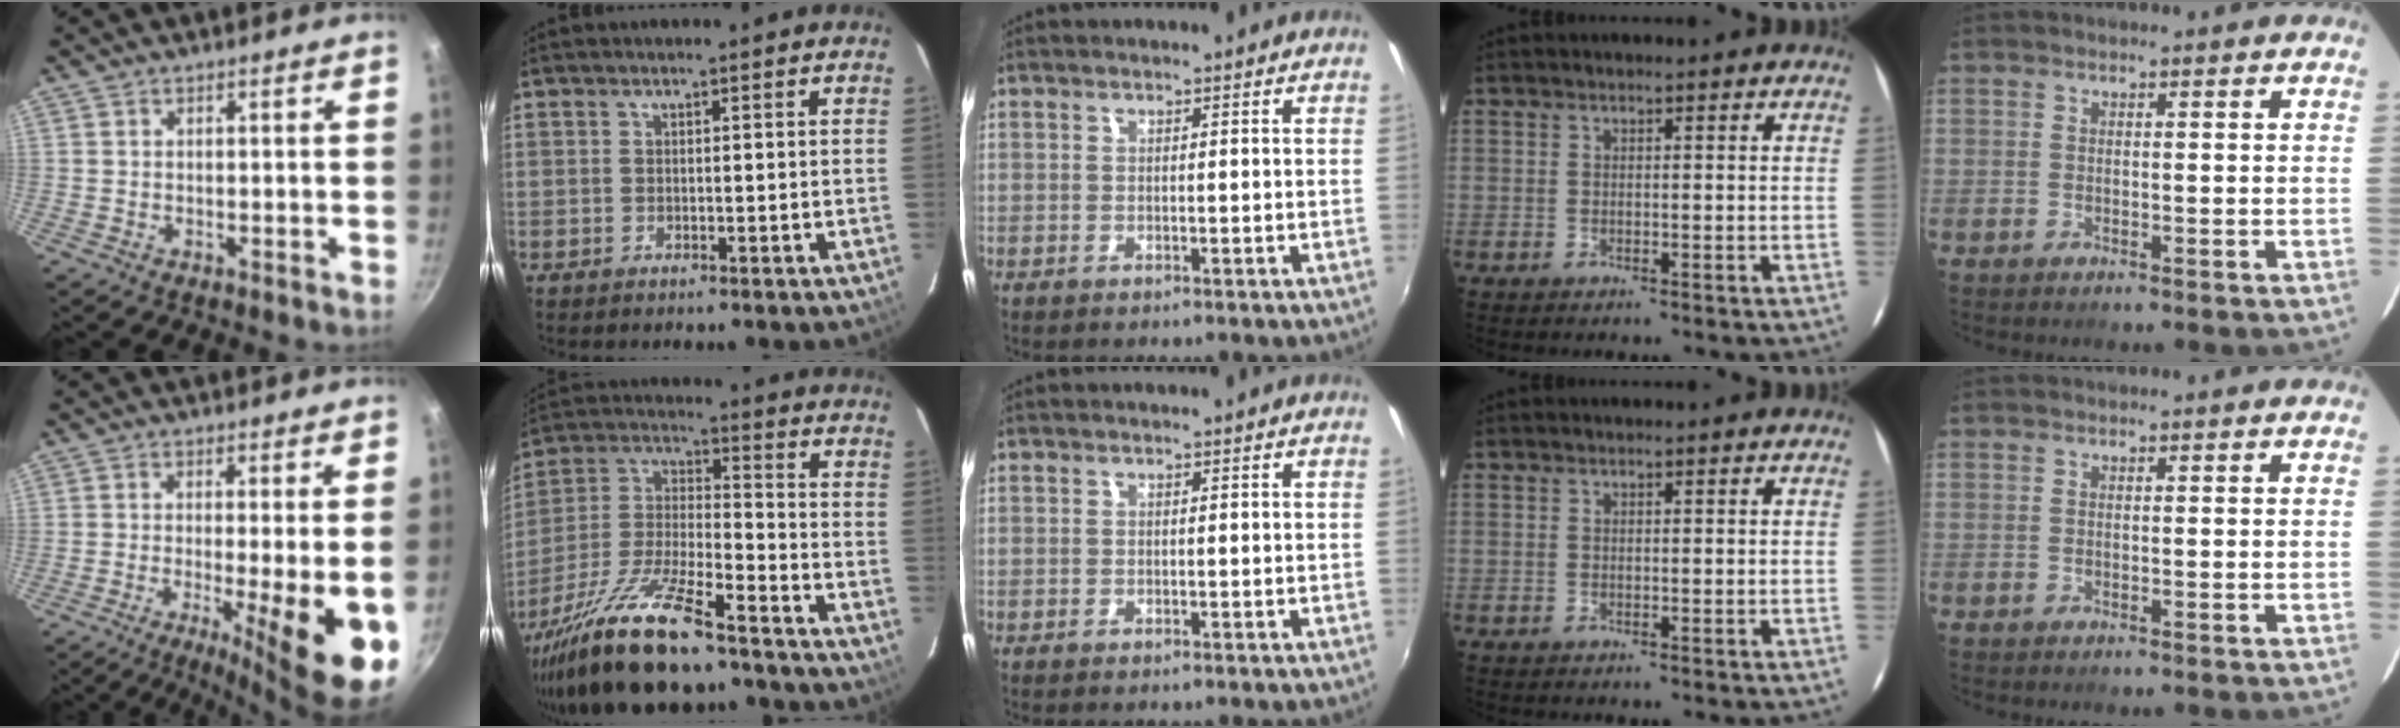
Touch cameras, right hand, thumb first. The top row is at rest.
{"thumb": {"total": 13.2, "force": [-3.5, 2.2, 12.6], "torque": [-0.181, -0.011, -0.047]}, "index": {"total": 21.3, "force": [-15.7, 4.9, 13.6], "torque": [-0.278, -0.027, -0.276]}}